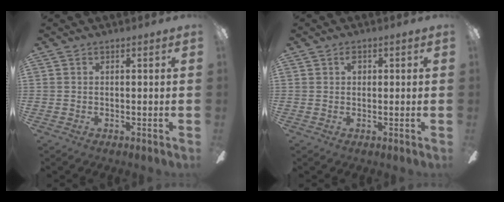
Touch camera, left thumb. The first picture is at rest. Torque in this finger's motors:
{"motor_torque": [0.17, 0.21, 0.25, -0.24, 0.01]}